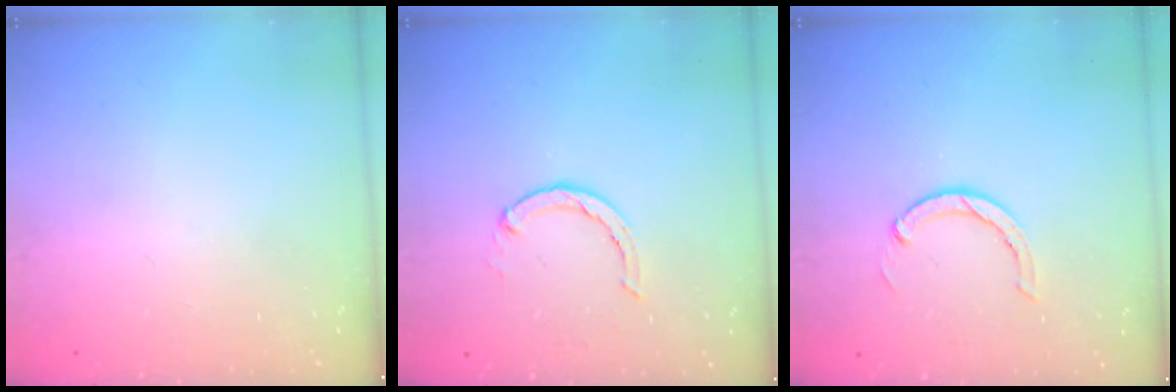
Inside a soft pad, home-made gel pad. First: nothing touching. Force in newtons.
{"total": 3.0, "press": 3.0, "slide": 0.4}
{"total": 3.0, "press": 3.0, "slide": 0.1}